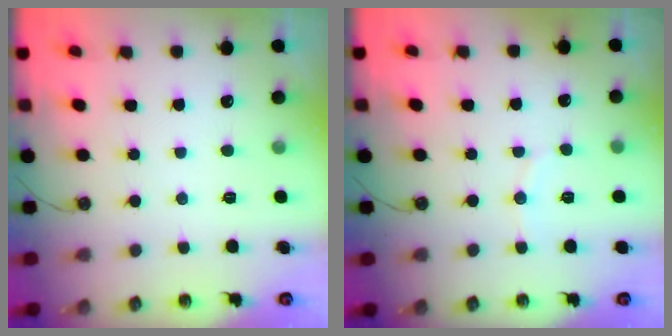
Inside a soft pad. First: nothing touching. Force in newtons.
{"total": 5.0, "press": 4.7, "slide": 1.7}